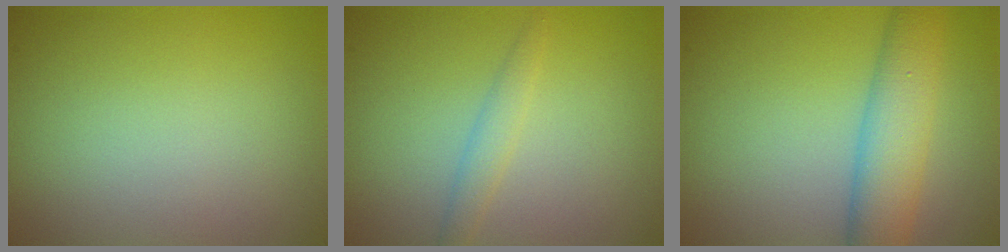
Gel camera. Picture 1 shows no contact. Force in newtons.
{"total": 1.4, "press": 1.4, "slide": 0.1}
{"total": 5.6, "press": 5.6, "slide": 0.2}